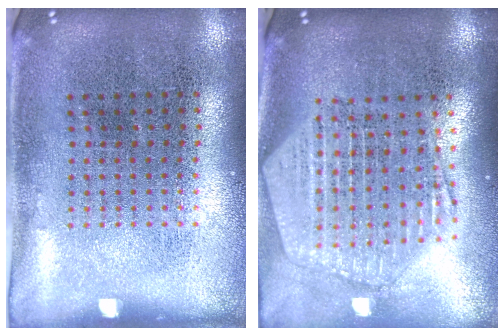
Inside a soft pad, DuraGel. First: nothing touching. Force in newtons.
{"total": 2.6, "press": 2.1, "slide": 1.4}